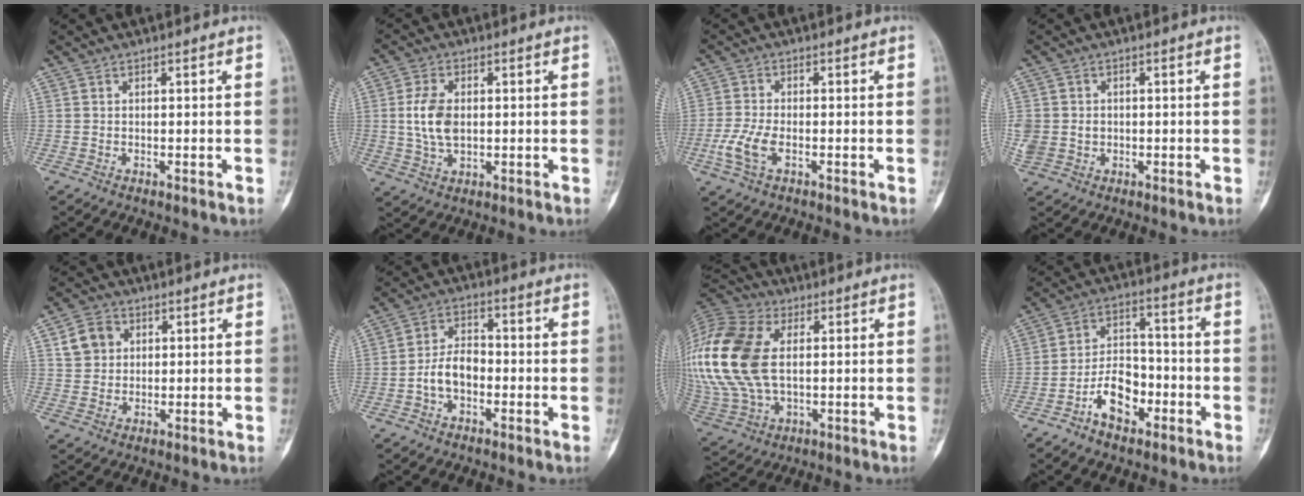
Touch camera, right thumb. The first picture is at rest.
{"total": 7.5, "force": [0.5, 4.6, 5.9], "torque": [-0.118, 0.000, 0.012]}
{"total": 5.5, "force": [-1.9, 2.6, 4.5], "torque": [-0.110, 0.006, -0.037]}
{"total": 6.9, "force": [-0.1, 6.1, 3.2], "torque": [-0.086, 0.011, 0.011]}
{"total": 6.0, "force": [2.0, 5.1, 2.5], "torque": [-0.026, 0.000, 0.036]}
{"total": 6.6, "force": [-1.9, 4.2, 4.6], "torque": [-0.076, 0.029, -0.042]}
{"total": 24.7, "force": [2.9, 15.5, 19.0], "torque": [-0.457, 0.006, 0.060]}
{"total": 9.2, "force": [-4.7, 5.5, 5.7], "torque": [-0.077, 0.044, -0.087]}